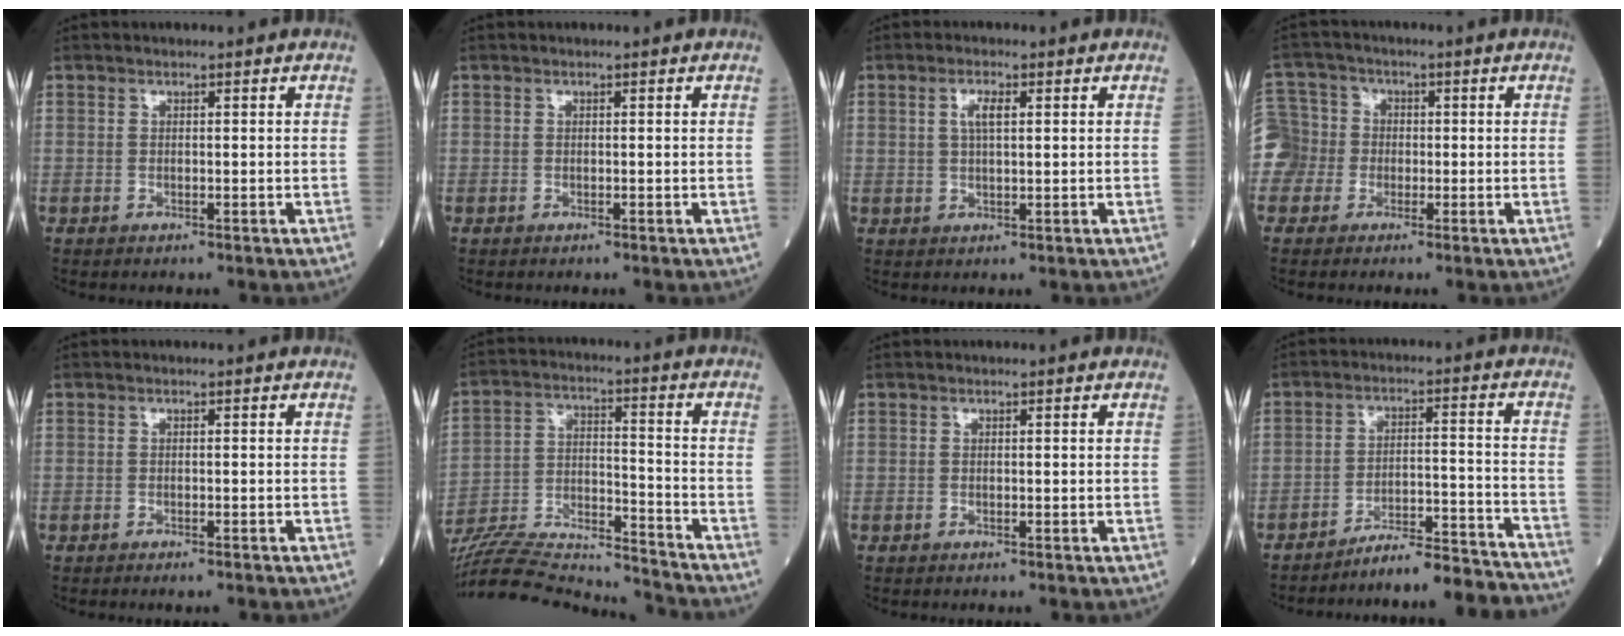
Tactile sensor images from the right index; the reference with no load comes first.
{"total": 0.0}
{"total": 2.8, "force": [0.9, 0.7, 2.5], "torque": [-0.055, 0.003, 0.020]}
{"total": 7.7, "force": [-1.9, 7.5, 0.5], "torque": [-0.028, 0.034, -0.035]}
{"total": 1.4, "force": [-1.2, 0.1, 0.7], "torque": [-0.013, -0.003, -0.013]}
{"total": 21.8, "force": [-20.9, 1.6, 6.1], "torque": [-0.146, -0.004, -0.337]}
{"total": 0.0}
{"total": 13.8, "force": [-13.6, -0.2, 2.5], "torque": [-0.017, 0.027, -0.192]}